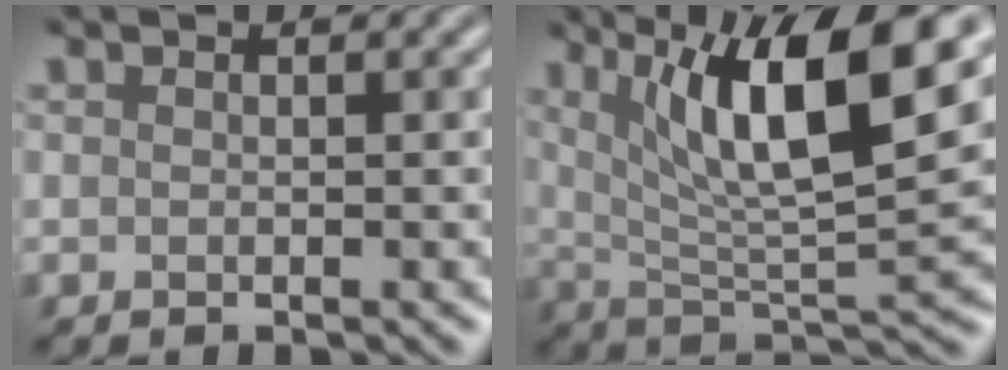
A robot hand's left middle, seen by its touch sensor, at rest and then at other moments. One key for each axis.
{"total": 11.4, "fx": 4.6, "fy": 3.1, "fz": 10.0, "tx": -0.161, "ty": -0.002, "tz": 0.081}